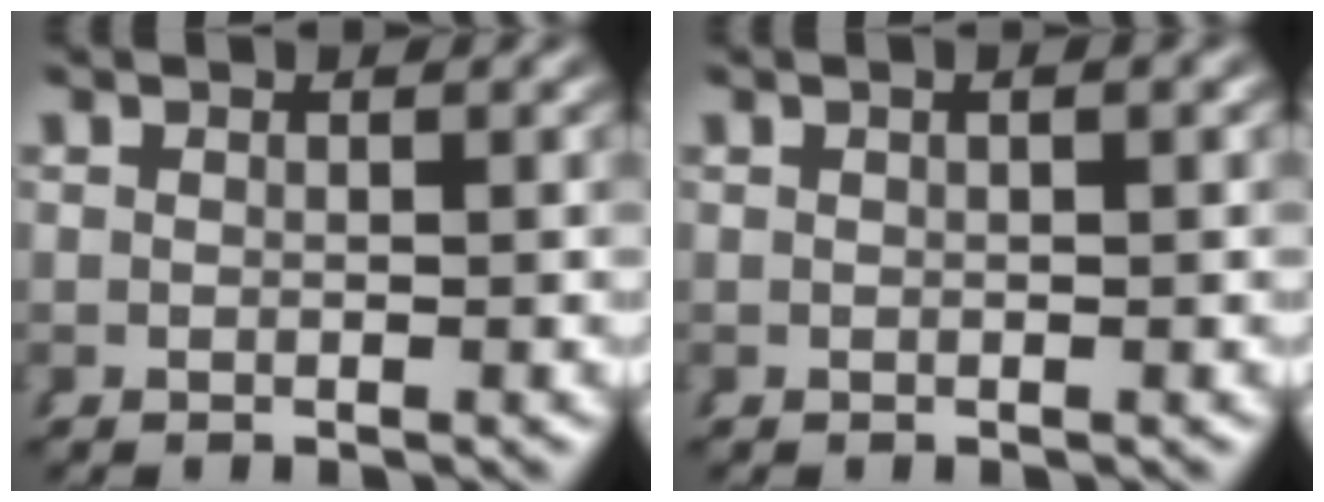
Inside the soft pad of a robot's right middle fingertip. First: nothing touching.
{"total": 0.7, "force": [0.2, 0.0, 0.7], "torque": [-0.011, 0.006, 0.001]}